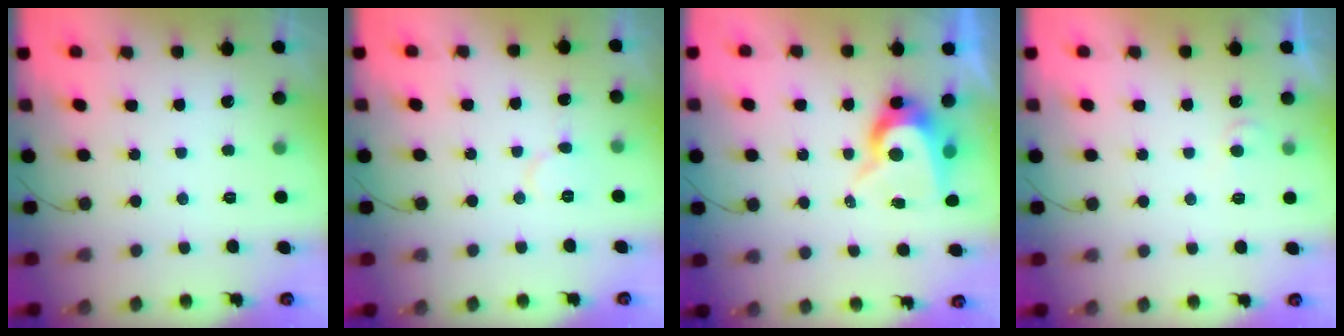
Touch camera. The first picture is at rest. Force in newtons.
{"total": 4.1, "press": 4.1, "slide": 0.5}
{"total": 9.2, "press": 9.2, "slide": 0.7}
{"total": 4.4, "press": 4.4, "slide": 0.5}